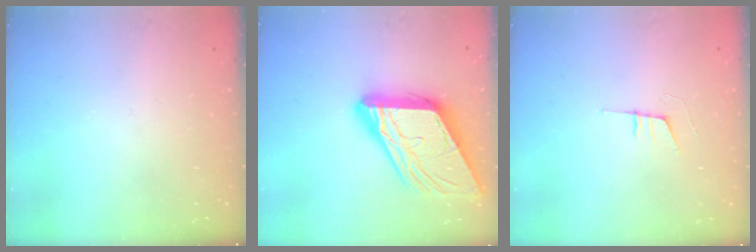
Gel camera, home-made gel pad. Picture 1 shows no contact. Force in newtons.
{"total": 17.5, "press": 17.4, "slide": 1.8}
{"total": 6.1, "press": 5.2, "slide": 3.1}